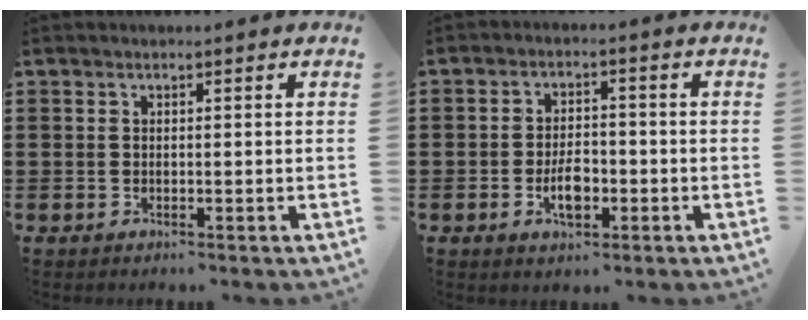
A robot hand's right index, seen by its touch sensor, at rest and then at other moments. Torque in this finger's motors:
{"motor_torque": [2.14, 0.00, 0.55, 0.04]}